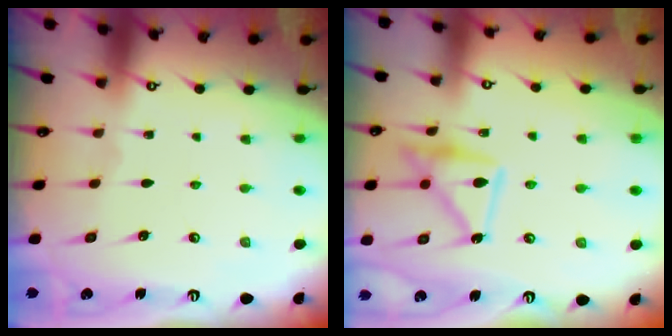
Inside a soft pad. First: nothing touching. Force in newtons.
{"total": 15.8, "press": 15.8, "slide": 0.9}